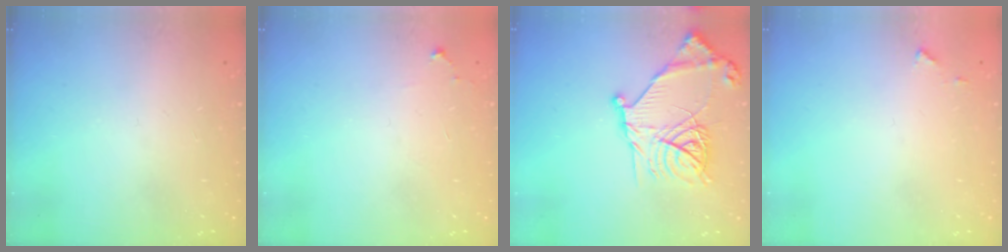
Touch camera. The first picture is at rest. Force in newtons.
{"total": 4.9, "press": 4.9, "slide": 0.7}
{"total": 18.8, "press": 18.7, "slide": 2.0}
{"total": 4.3, "press": 4.2, "slide": 0.5}